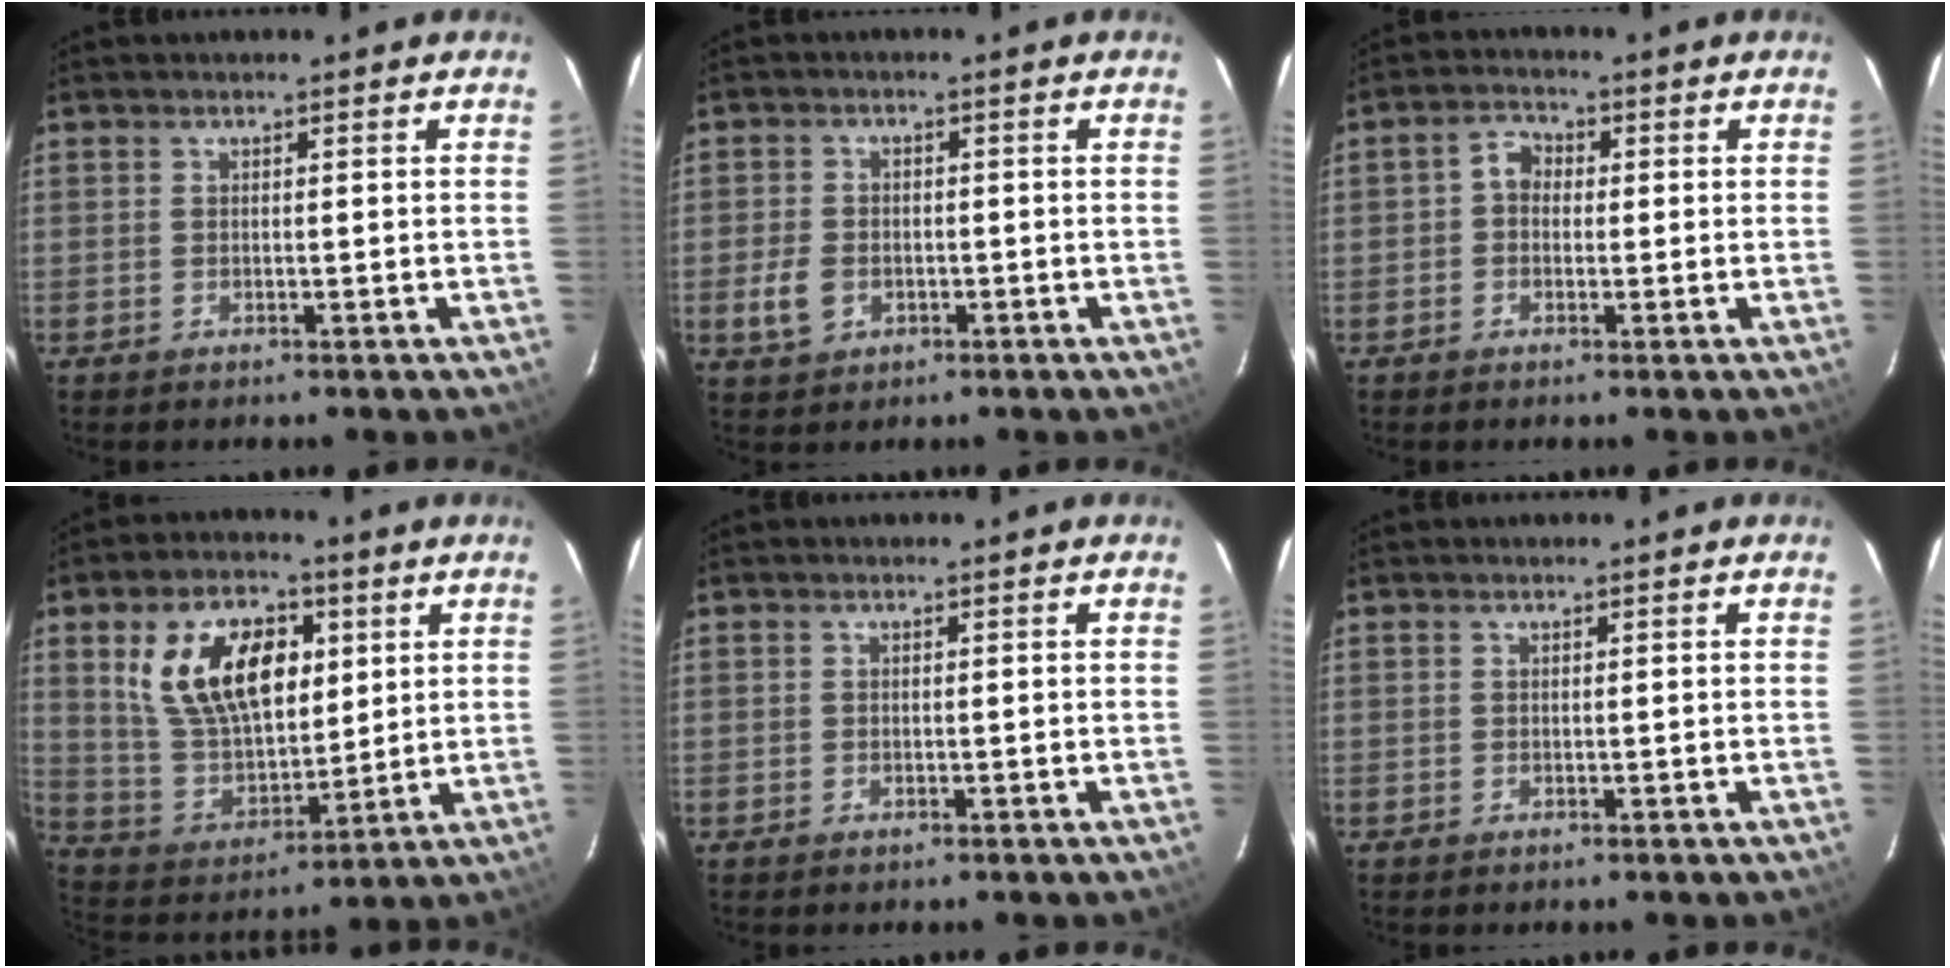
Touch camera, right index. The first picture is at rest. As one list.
[{"total": 4.9, "force": [-1.5, 3.9, 2.7], "torque": [-0.065, 0.003, -0.022]}, {"total": 3.2, "force": [-0.2, 2.7, 1.7], "torque": [-0.031, 0.014, -0.009]}, {"total": 17.5, "force": [5.7, 10.3, 12.9], "torque": [-0.240, 0.016, 0.115]}, {"total": 0.5, "force": [-0.2, 0.5, -0.1], "torque": [0.002, 0.000, -0.004]}, {"total": 0.0}]